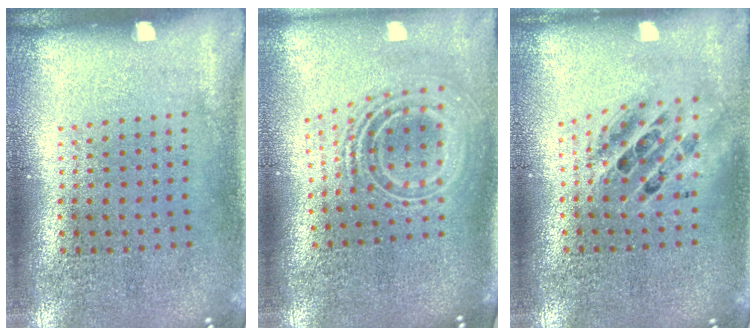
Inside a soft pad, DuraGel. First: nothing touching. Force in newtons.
{"total": 2.4, "press": 1.7, "slide": 1.7}
{"total": 1.7, "press": 1.4, "slide": 1.0}